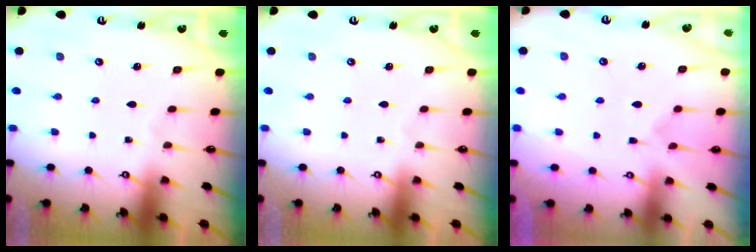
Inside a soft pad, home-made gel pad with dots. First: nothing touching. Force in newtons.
{"total": 0.0}
{"total": 2.3, "press": 2.0, "slide": 1.1}